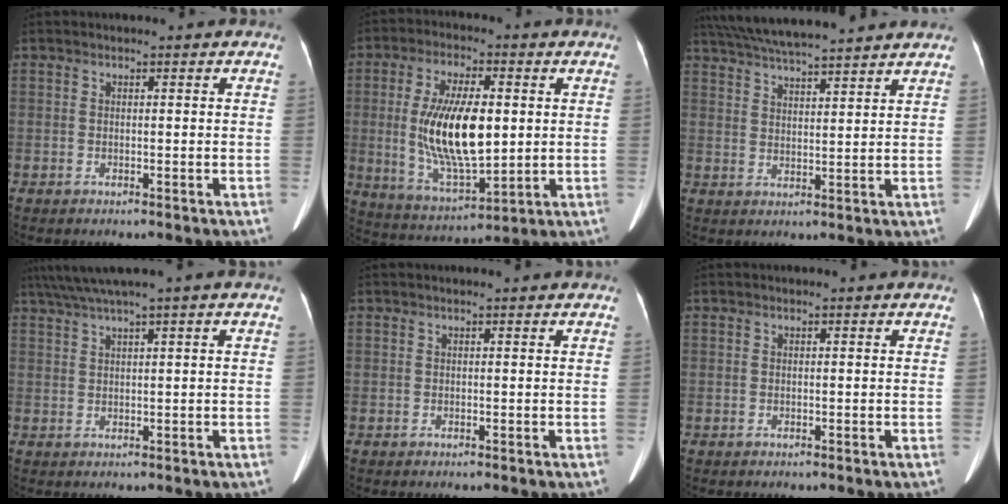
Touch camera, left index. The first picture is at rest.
{"total": 14.4, "force": [0.8, 4.9, 13.5], "torque": [-0.271, -0.004, 0.022]}
{"total": 14.8, "force": [13.2, 0.8, 6.5], "torque": [-0.124, 0.036, 0.206]}
{"total": 4.9, "force": [3.4, -1.0, 3.4], "torque": [-0.074, 0.023, 0.069]}
{"total": 0.7, "force": [0.6, 0.1, 0.3], "torque": [-0.009, 0.014, 0.008]}
{"total": 0.0}